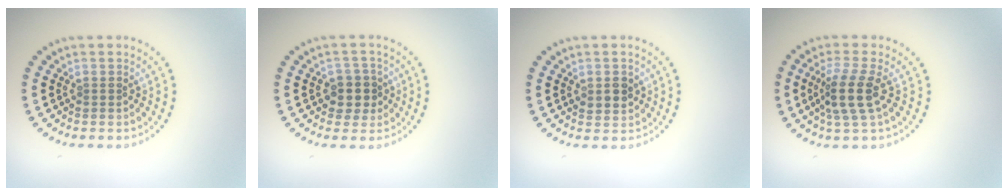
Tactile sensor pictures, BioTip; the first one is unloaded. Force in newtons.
{"total": 2.6, "press": 2.3, "slide": 1.1}
{"total": 1.7, "press": 1.7, "slide": 0.3}
{"total": 3.7, "press": 3.0, "slide": 2.2}